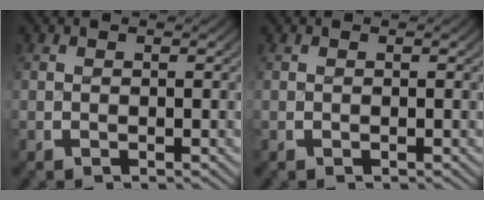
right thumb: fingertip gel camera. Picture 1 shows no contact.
{"total": 0.0}